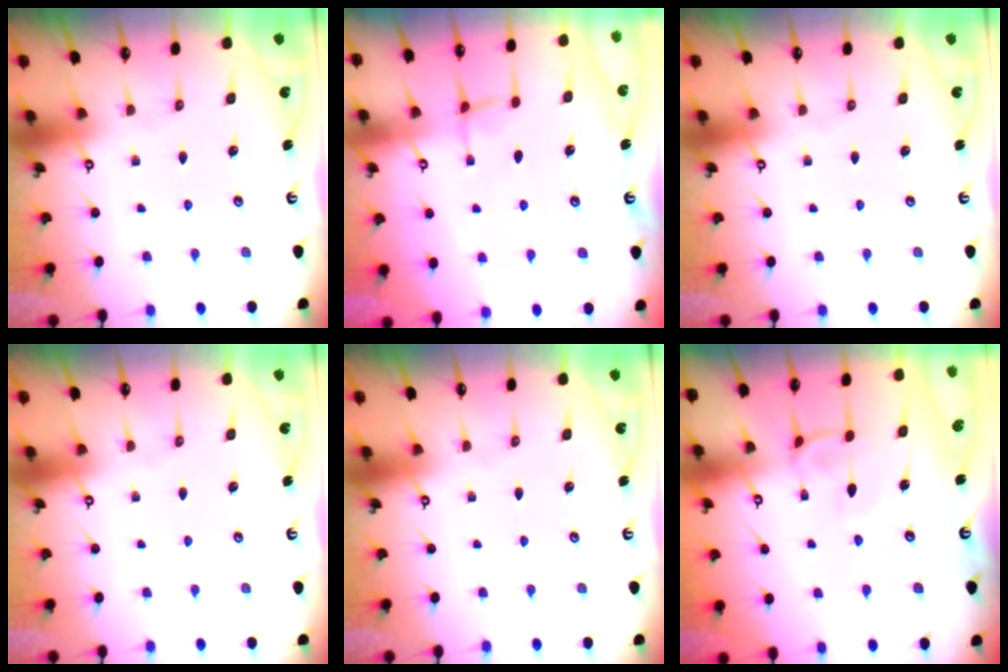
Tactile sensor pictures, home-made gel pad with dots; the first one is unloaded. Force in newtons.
{"total": 1.9, "press": 1.9, "slide": 0.2}
{"total": 0.0}
{"total": 0.0}
{"total": 0.0}
{"total": 1.9, "press": 1.8, "slide": 0.7}